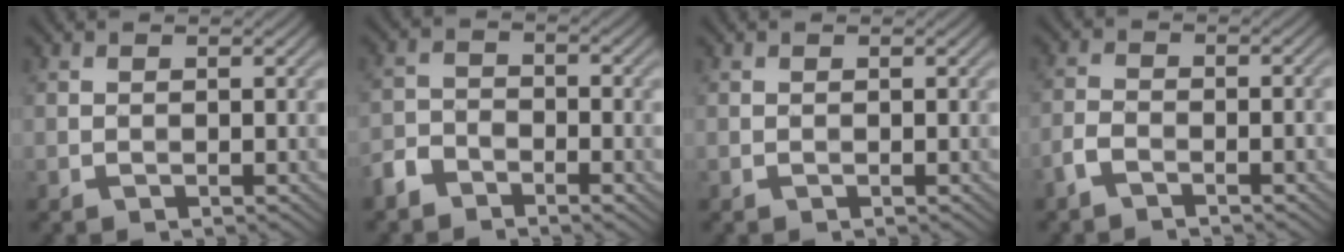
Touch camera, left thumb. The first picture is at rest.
{"total": 4.1, "force": [-3.2, 1.9, 1.7], "torque": [-0.033, -0.003, -0.075]}
{"total": 0.0}
{"total": 3.6, "force": [-2.5, 1.1, 2.4], "torque": [-0.049, 0.001, -0.057]}